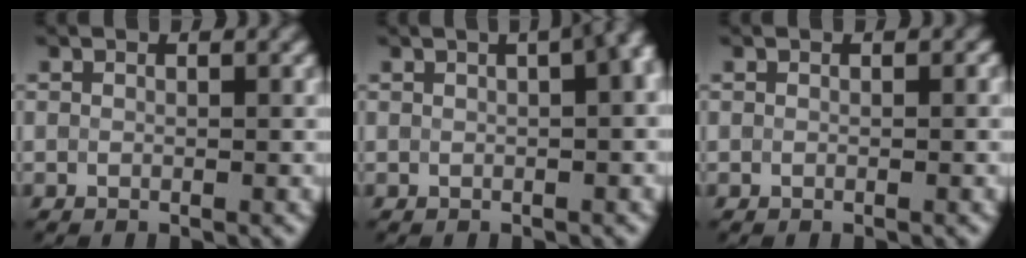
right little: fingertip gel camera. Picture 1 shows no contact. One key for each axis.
{"total": 14.1, "fx": 4.2, "fy": 7.6, "fz": 11.2, "tx": -0.023, "ty": 0.075, "tz": 0.009}
{"total": 0.0}